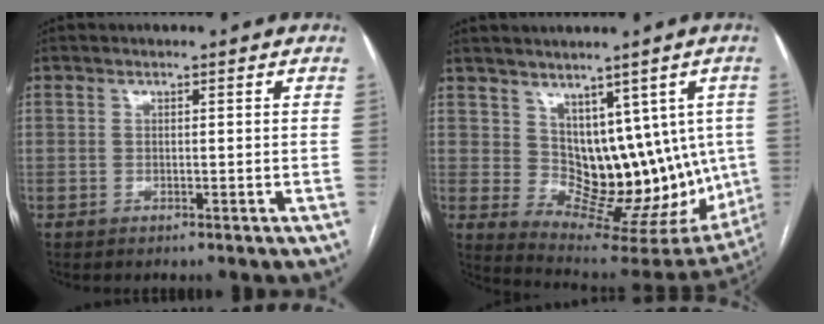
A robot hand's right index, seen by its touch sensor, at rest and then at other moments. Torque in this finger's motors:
{"motor_torque": [0.29, 0.12, 0.20, 0.03]}